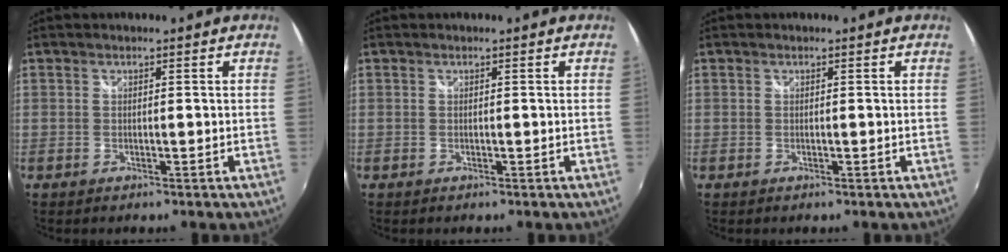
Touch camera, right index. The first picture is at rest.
{"total": 0.0}
{"total": 0.0}